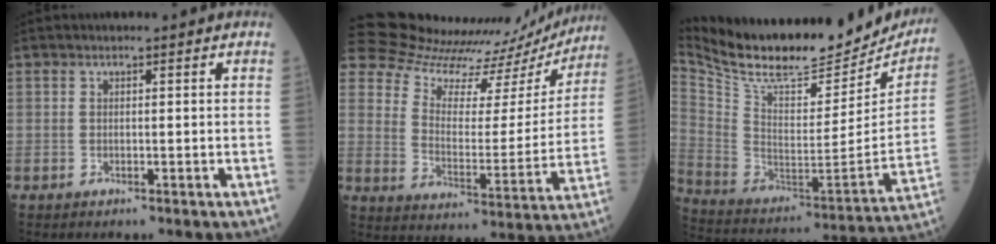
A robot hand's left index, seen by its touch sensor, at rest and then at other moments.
{"total": 25.2, "force": [24.3, 4.7, 4.5], "torque": [-0.070, -0.063, 0.321]}
{"total": 28.0, "force": [24.8, 7.1, 10.8], "torque": [-0.201, -0.053, 0.365]}